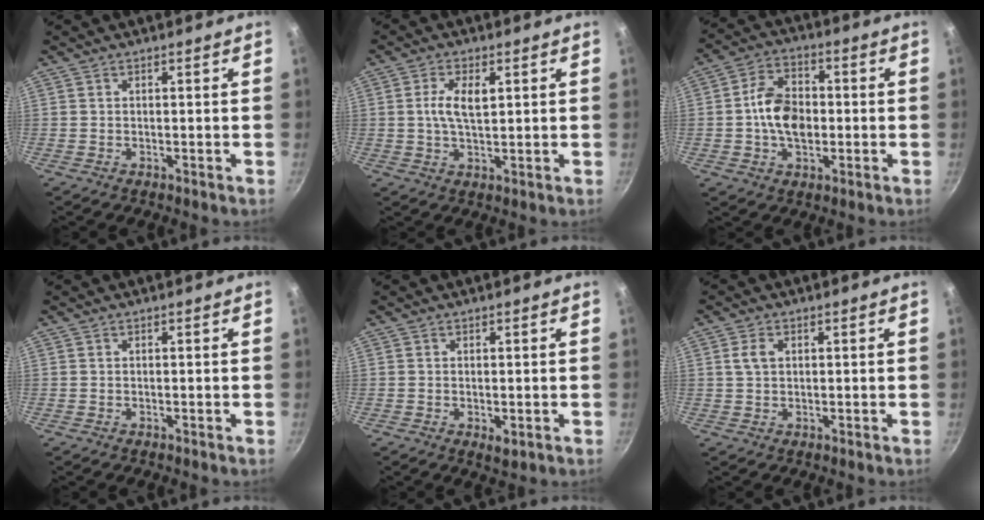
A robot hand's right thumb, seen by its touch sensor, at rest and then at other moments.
{"total": 5.6, "force": [1.2, 2.5, 4.8], "torque": [-0.096, -0.001, 0.021]}
{"total": 10.3, "force": [-0.7, 6.8, 7.8], "torque": [-0.120, 0.016, -0.021]}
{"total": 0.0}
{"total": 1.8, "force": [-0.4, 0.8, 1.6], "torque": [-0.026, -0.006, -0.001]}
{"total": 3.0, "force": [0.8, 2.0, 2.1], "torque": [-0.041, 0.005, 0.017]}